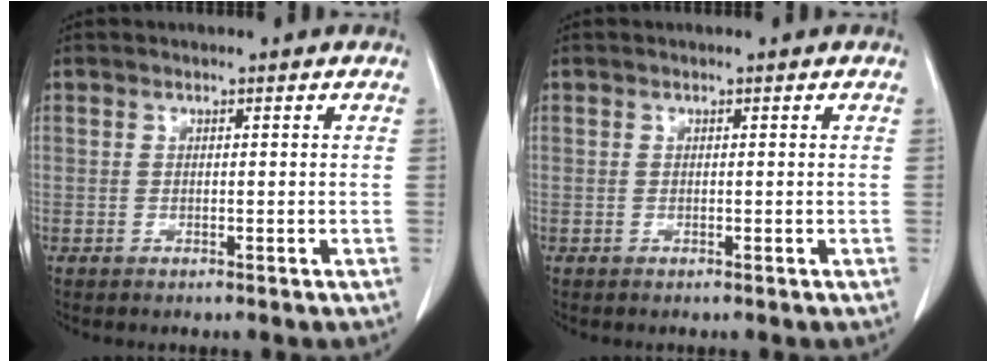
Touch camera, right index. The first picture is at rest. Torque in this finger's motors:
{"motor_torque": [0.00, 0.00, 0.00, 0.00]}